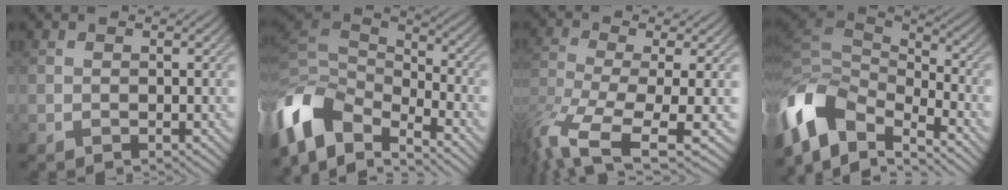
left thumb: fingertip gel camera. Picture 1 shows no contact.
{"total": 11.9, "force": [-7.0, 6.7, 6.9], "torque": [-0.176, -0.014, -0.135]}
{"total": 10.4, "force": [-4.9, 3.1, 8.6], "torque": [-0.188, -0.029, -0.084]}
{"total": 12.6, "force": [-6.4, 7.3, 8.1], "torque": [-0.205, -0.018, -0.117]}